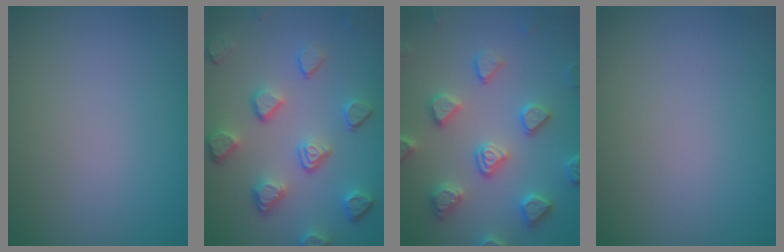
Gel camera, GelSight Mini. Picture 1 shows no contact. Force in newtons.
{"total": 5.0, "press": 3.9, "slide": 3.1}
{"total": 4.5, "press": 4.4, "slide": 1.0}
{"total": 0.0}